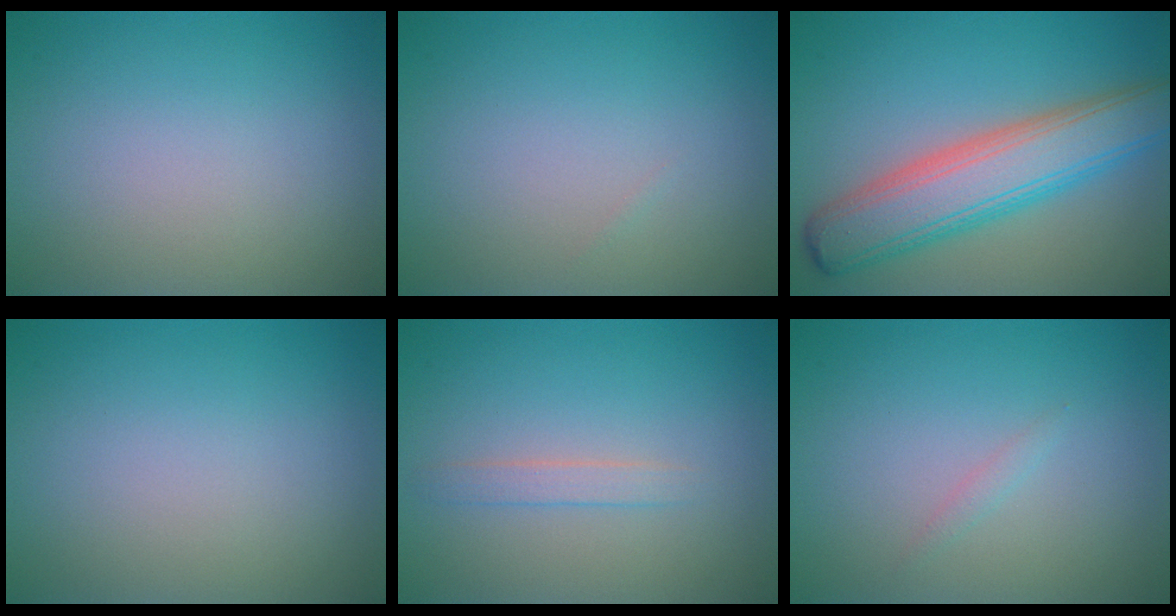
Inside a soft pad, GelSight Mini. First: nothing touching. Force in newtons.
{"total": 0.0}
{"total": 7.8, "press": 7.8, "slide": 0.6}
{"total": 0.0}
{"total": 1.2, "press": 1.2, "slide": 0.0}
{"total": 0.6, "press": 0.6, "slide": 0.1}